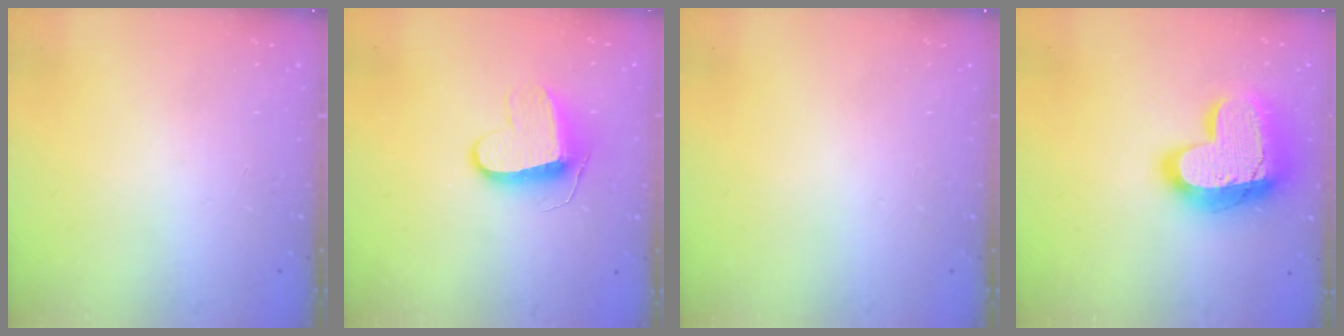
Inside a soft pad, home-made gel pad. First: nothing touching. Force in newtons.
{"total": 9.7, "press": 9.7, "slide": 0.4}
{"total": 0.0}
{"total": 21.7, "press": 21.6, "slide": 1.9}